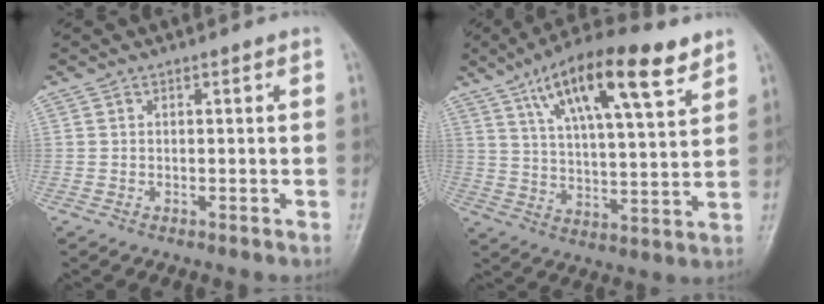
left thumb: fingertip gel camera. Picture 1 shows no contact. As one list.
[{"total": 18.5, "force": [10.5, 5.2, 14.3], "torque": [-0.218, -0.024, 0.178]}]